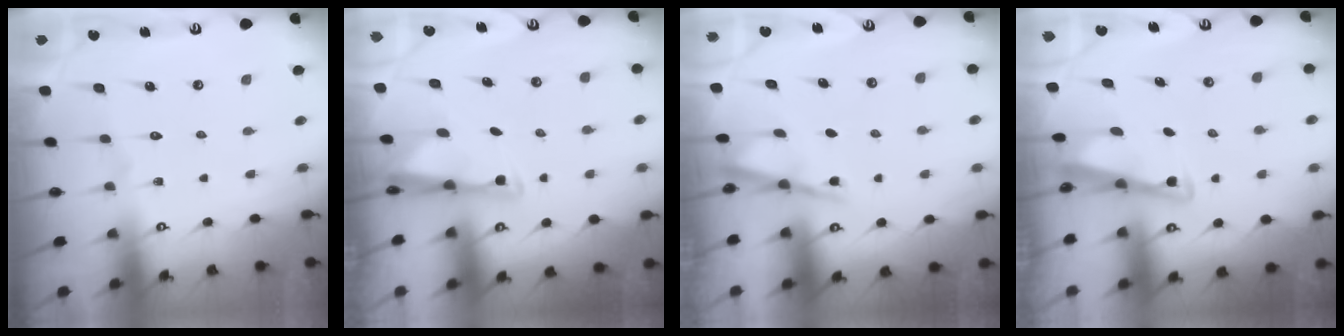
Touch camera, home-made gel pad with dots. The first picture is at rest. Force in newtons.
{"total": 2.8, "press": 2.8, "slide": 0.4}
{"total": 2.4, "press": 2.4, "slide": 0.2}
{"total": 3.4, "press": 3.4, "slide": 0.3}